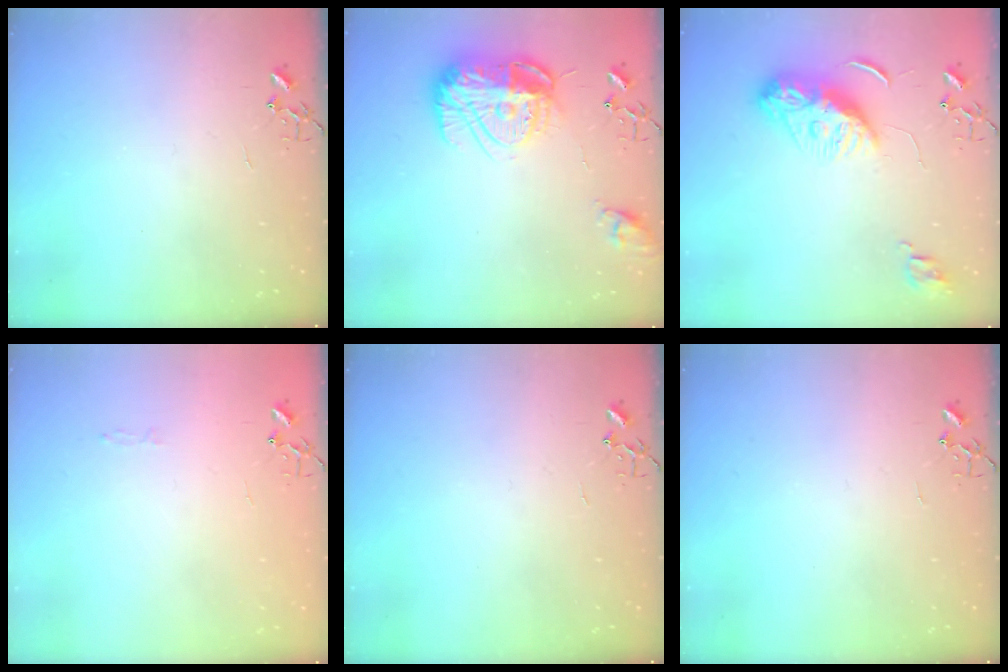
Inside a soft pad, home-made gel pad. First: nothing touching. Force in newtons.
{"total": 17.7, "press": 17.6, "slide": 1.6}
{"total": 11.8, "press": 11.7, "slide": 1.1}
{"total": 2.8, "press": 2.8, "slide": 0.4}
{"total": 0.0}
{"total": 0.0}